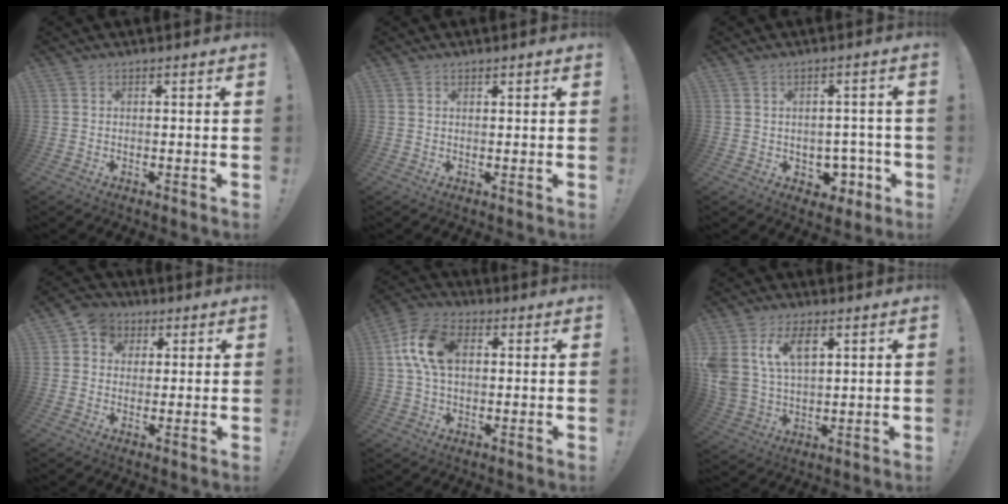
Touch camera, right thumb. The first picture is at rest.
{"total": 0.8, "force": [0.7, 0.4, 0.3], "torque": [0.001, -0.002, 0.012]}
{"total": 6.9, "force": [-1.6, 5.9, 3.1], "torque": [-0.028, 0.012, -0.018]}
{"total": 6.5, "force": [1.5, 6.0, 2.1], "torque": [-0.036, 0.005, 0.032]}
{"total": 13.7, "force": [2.7, 8.8, 10.2], "torque": [-0.182, 0.011, 0.052]}
{"total": 11.6, "force": [5.7, 7.2, 7.2], "torque": [-0.145, -0.016, 0.106]}